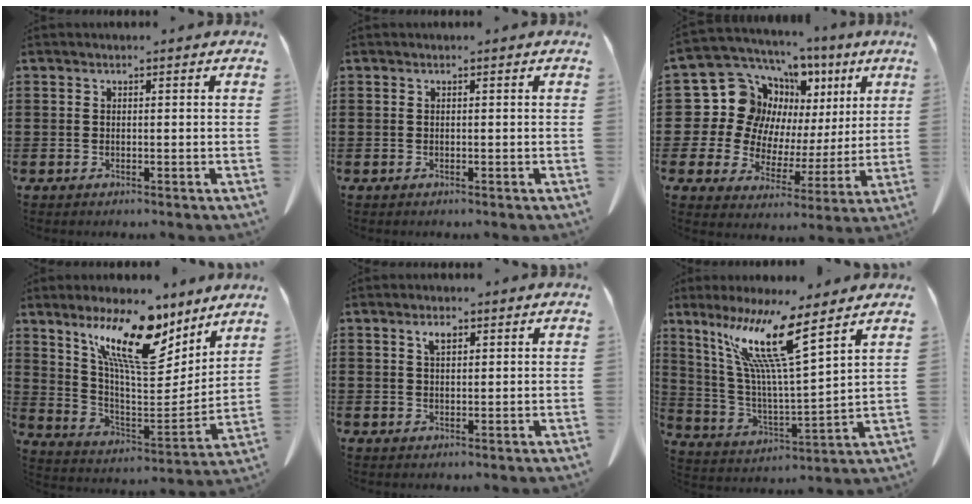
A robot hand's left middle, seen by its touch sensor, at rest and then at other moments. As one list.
[{"total": 0.0}, {"total": 12.3, "force": [3.8, 11.0, 3.9], "torque": [-0.125, -0.029, 0.079]}, {"total": 13.0, "force": [9.2, 3.8, 8.3], "torque": [-0.169, -0.052, 0.157]}, {"total": 2.3, "force": [1.3, 0.9, 1.7], "torque": [-0.037, 0.003, 0.023]}, {"total": 12.2, "force": [8.5, -0.2, 8.8], "torque": [-0.204, -0.047, 0.134]}]